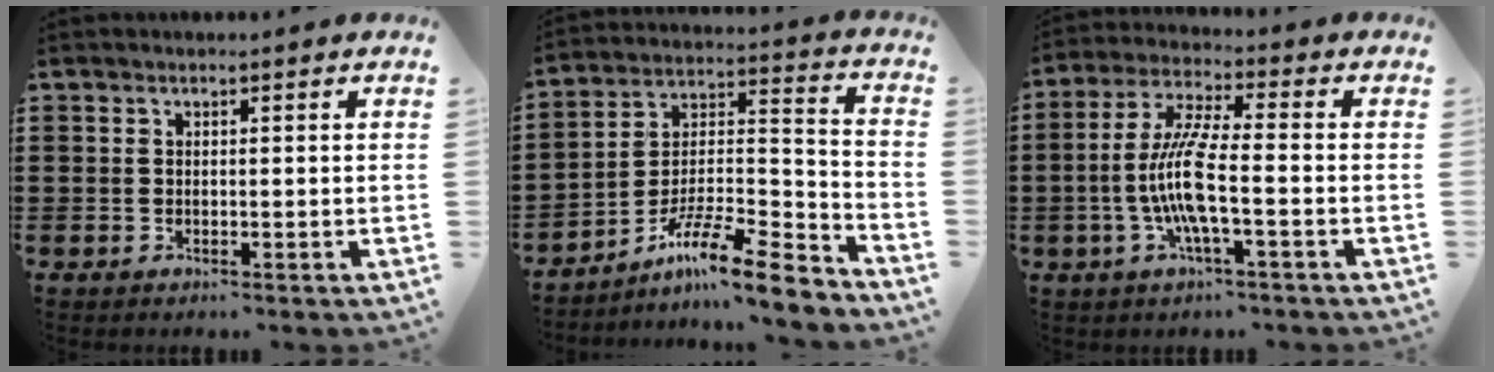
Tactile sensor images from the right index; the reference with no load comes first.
{"total": 11.2, "force": [-9.0, 1.2, 6.6], "torque": [-0.106, 0.016, -0.174]}
{"total": 9.3, "force": [-2.2, 1.6, 8.9], "torque": [-0.199, -0.016, -0.051]}